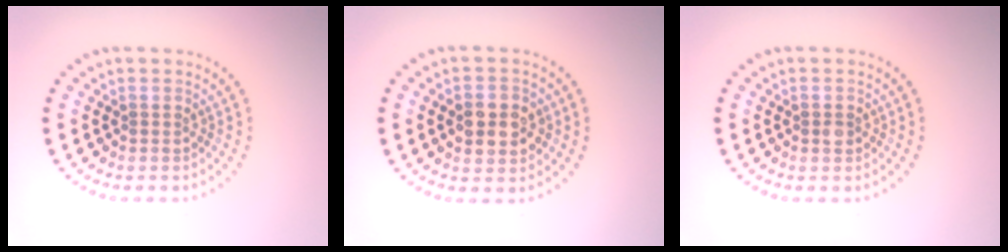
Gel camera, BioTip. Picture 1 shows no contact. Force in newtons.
{"total": 3.7, "press": 3.7, "slide": 0.2}
{"total": 0.9, "press": 0.9, "slide": 0.0}